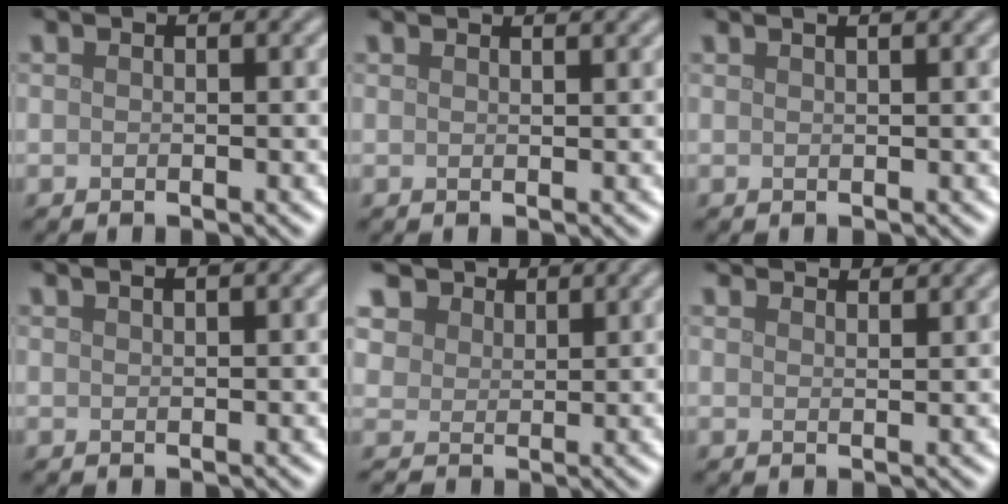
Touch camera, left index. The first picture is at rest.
{"total": 2.0, "force": [1.7, 0.5, 0.8], "torque": [-0.002, 0.003, 0.006]}
{"total": 1.9, "force": [1.2, 0.8, 1.2], "torque": [-0.001, 0.000, -0.005]}
{"total": 2.8, "force": [1.8, 1.2, 1.8], "torque": [-0.004, 0.014, -0.008]}
{"total": 5.3, "force": [3.8, 3.4, 1.4], "torque": [-0.055, -0.011, 0.071]}
{"total": 4.0, "force": [3.8, 0.7, 1.3], "torque": [-0.009, 0.008, 0.036]}